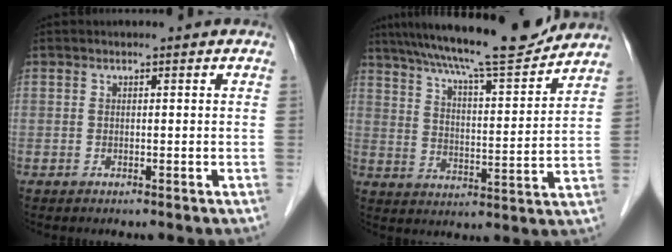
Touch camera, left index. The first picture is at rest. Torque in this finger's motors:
{"motor_torque": [0.75, -0.80, 0.54, 0.13]}